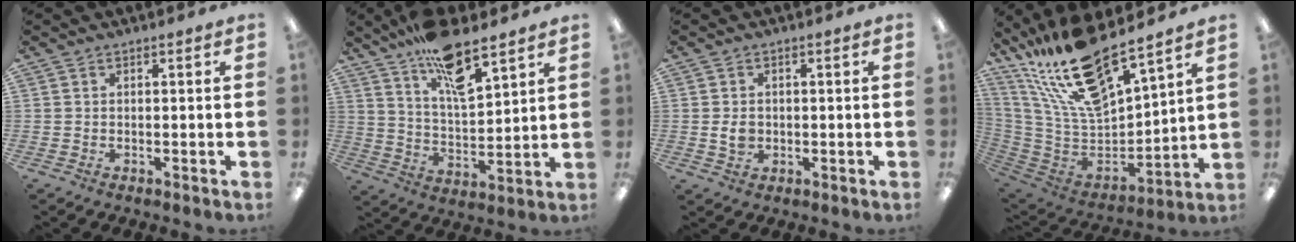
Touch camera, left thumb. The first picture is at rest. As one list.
[{"total": 14.0, "force": [10.2, 4.4, 8.4], "torque": [-0.142, -0.055, 0.176]}, {"total": 3.5, "force": [-0.2, 2.7, 2.2], "torque": [-0.041, 0.006, -0.002]}, {"total": 22.7, "force": [18.0, 6.3, 12.2], "torque": [-0.238, -0.124, 0.312]}]